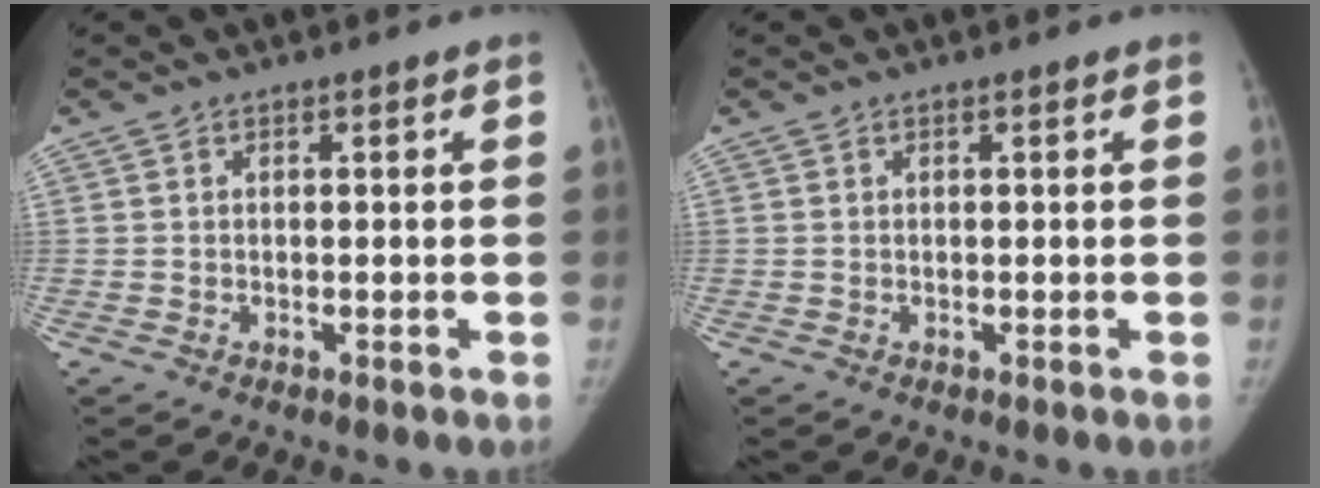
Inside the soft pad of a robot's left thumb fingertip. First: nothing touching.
{"total": 0.0}